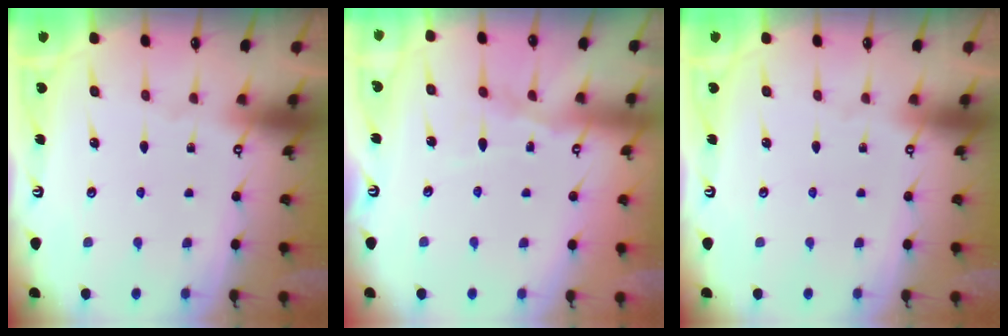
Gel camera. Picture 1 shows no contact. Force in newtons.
{"total": 5.2, "press": 5.1, "slide": 0.4}
{"total": 0.0}